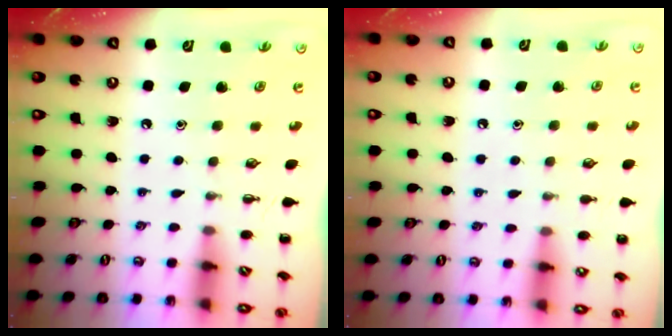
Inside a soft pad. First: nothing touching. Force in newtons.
{"total": 6.6, "press": 6.2, "slide": 2.2}